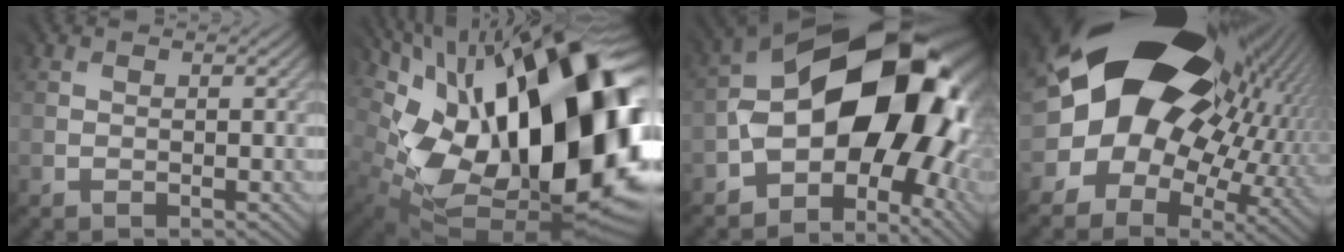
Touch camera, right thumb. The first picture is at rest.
{"total": 21.2, "force": [2.4, 11.5, 17.7], "torque": [-0.353, -0.018, 0.055]}
{"total": 16.9, "force": [-2.0, 10.7, 12.9], "torque": [-0.181, 0.009, -0.039]}
{"total": 18.7, "force": [3.7, 13.8, 12.0], "torque": [-0.193, -0.019, 0.080]}